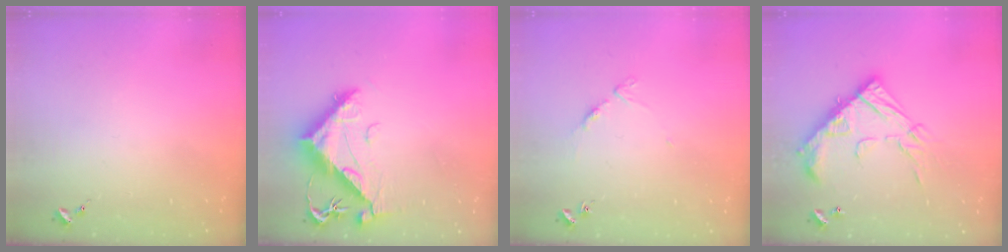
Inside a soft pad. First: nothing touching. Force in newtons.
{"total": 12.3, "press": 12.2, "slide": 1.5}
{"total": 5.5, "press": 5.5, "slide": 0.4}
{"total": 21.7, "press": 21.6, "slide": 1.9}